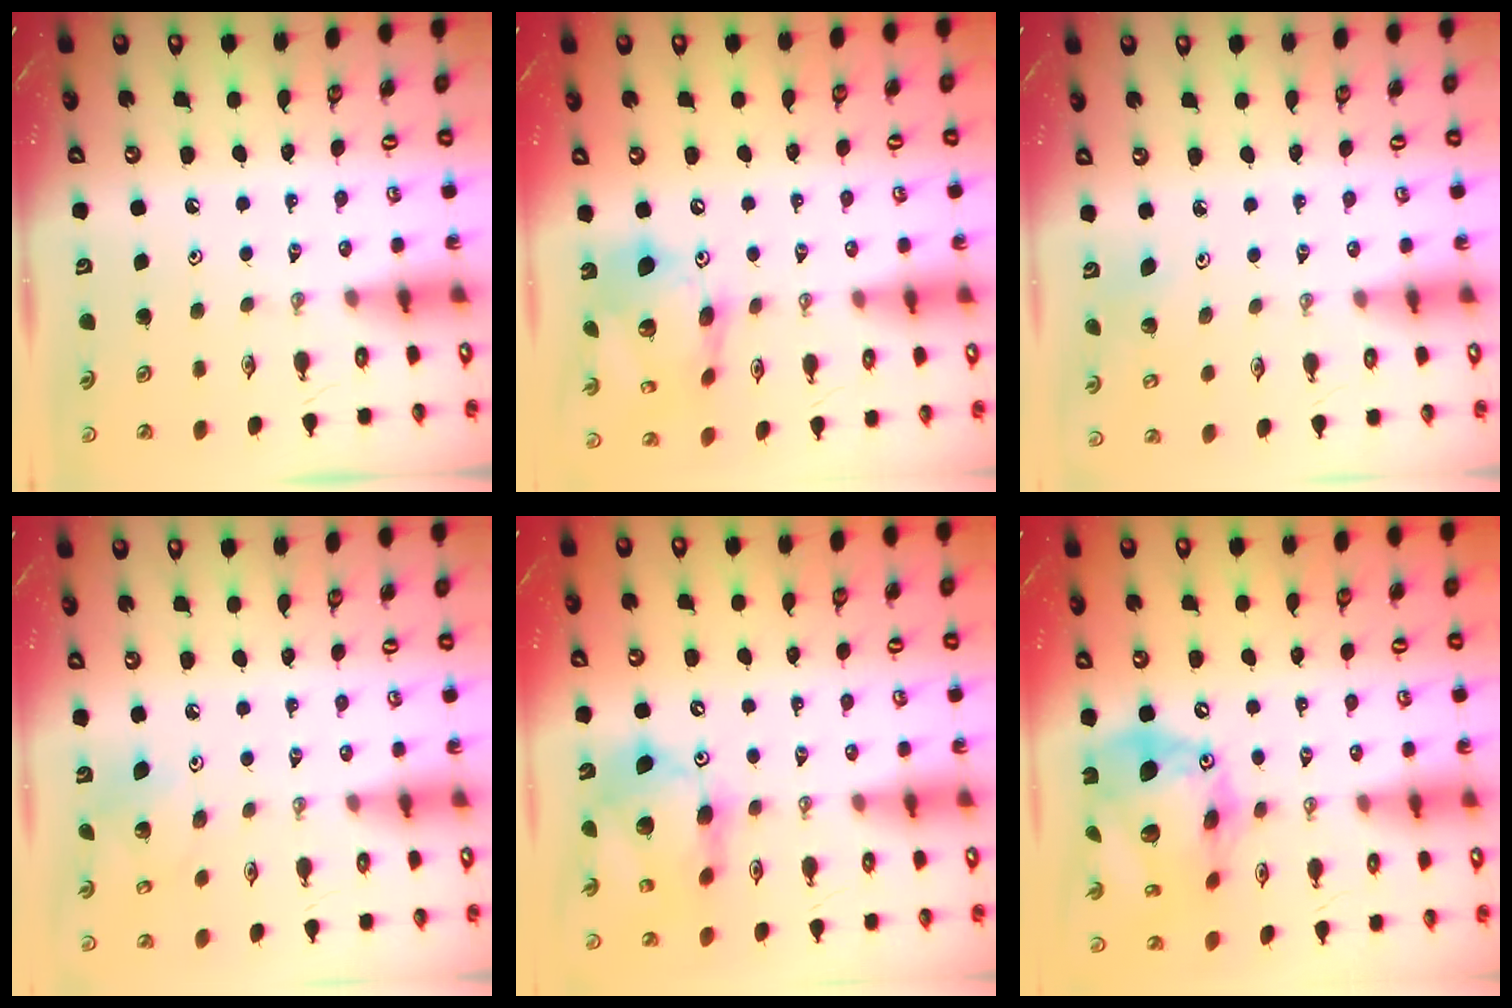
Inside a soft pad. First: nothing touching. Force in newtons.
{"total": 17.2, "press": 17.1, "slide": 1.9}
{"total": 3.0, "press": 2.9, "slide": 0.4}
{"total": 6.8, "press": 6.8, "slide": 0.1}
{"total": 14.4, "press": 14.3, "slide": 1.4}
{"total": 22.3, "press": 22.2, "slide": 2.4}